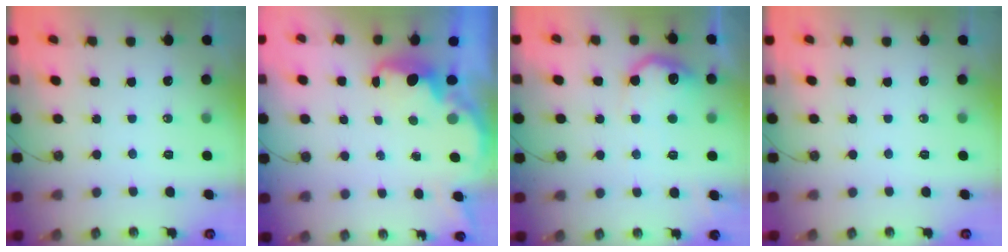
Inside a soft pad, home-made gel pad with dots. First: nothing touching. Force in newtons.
{"total": 2.4, "press": 2.3, "slide": 0.7}
{"total": 13.0, "press": 13.0, "slide": 0.7}
{"total": 0.0}